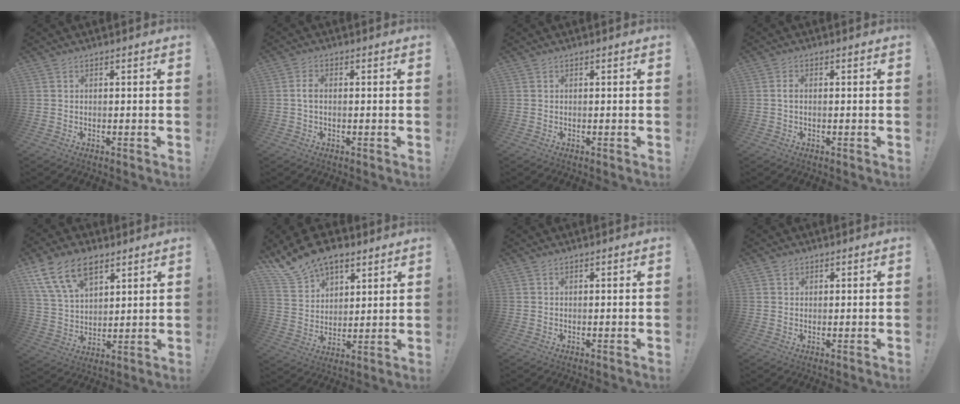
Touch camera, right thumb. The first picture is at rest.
{"total": 2.4, "force": [-0.2, 1.2, 2.1], "torque": [-0.039, 0.007, -0.003]}
{"total": 0.0}
{"total": 1.2, "force": [-0.2, 0.5, 1.1], "torque": [-0.024, 0.005, -0.003]}
{"total": 15.5, "force": [9.0, 9.1, 8.9], "torque": [-0.159, -0.035, 0.169]}
{"total": 12.7, "force": [10.1, 6.5, 4.0], "torque": [-0.094, -0.068, 0.196]}
{"total": 0.0}
{"total": 1.3, "force": [0.8, 1.0, 0.2], "torque": [0.003, -0.002, 0.014]}